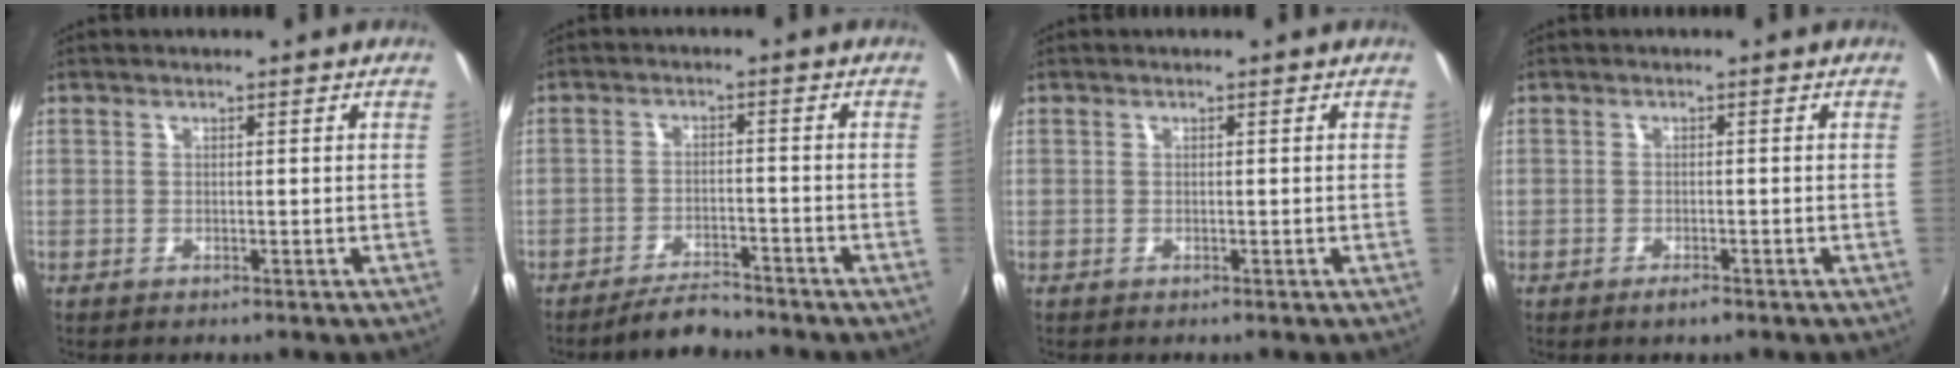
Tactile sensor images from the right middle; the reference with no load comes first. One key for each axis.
{"total": 5.0, "fx": -4.7, "fy": 0.8, "fz": 1.5, "tx": -0.046, "ty": 0.000, "tz": -0.077}
{"total": 0.0}
{"total": 1.5, "fx": -1.2, "fy": 0.4, "fz": 0.9, "tx": -0.019, "ty": -0.002, "tz": -0.023}